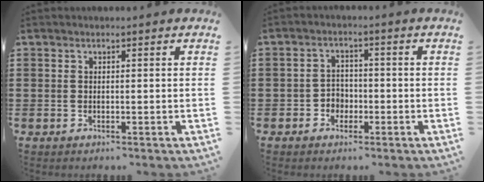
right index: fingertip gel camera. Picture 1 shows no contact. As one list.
[{"total": 2.7, "force": [-1.4, 2.2, 0.8], "torque": [-0.023, 0.006, -0.032]}]